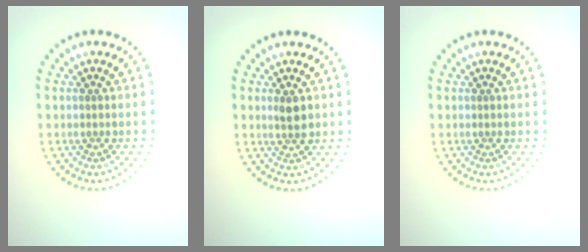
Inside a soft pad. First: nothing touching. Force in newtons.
{"total": 1.8, "press": 1.8, "slide": 0.5}
{"total": 0.0}